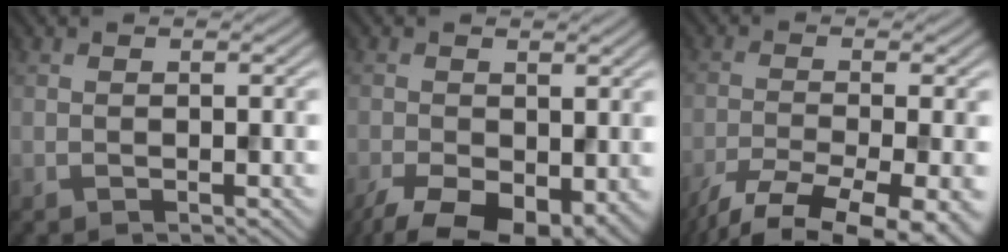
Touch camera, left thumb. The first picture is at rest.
{"total": 10.0, "force": [-5.1, 5.1, 6.9], "torque": [-0.136, -0.043, -0.076]}
{"total": 11.2, "force": [-7.9, 2.9, 7.3], "torque": [-0.138, -0.030, -0.115]}